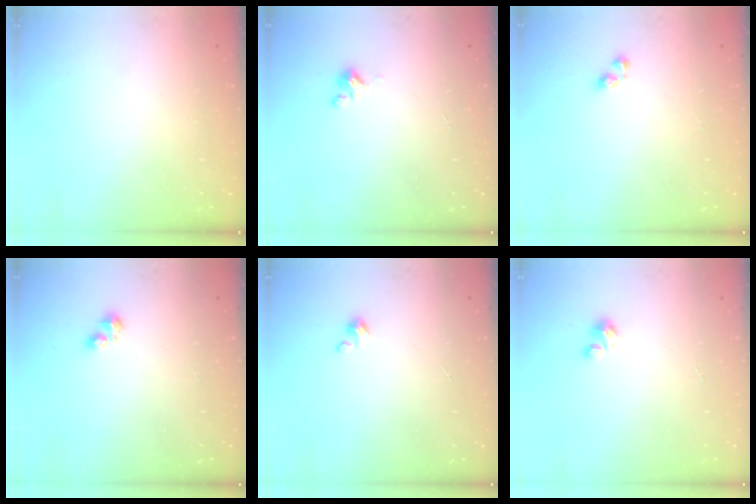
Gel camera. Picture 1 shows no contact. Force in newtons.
{"total": 0.9, "press": 0.9, "slide": 0.2}
{"total": 3.9, "press": 3.8, "slide": 0.7}
{"total": 2.8, "press": 2.8, "slide": 0.4}
{"total": 1.4, "press": 1.4, "slide": 0.3}
{"total": 1.8, "press": 1.8, "slide": 0.1}